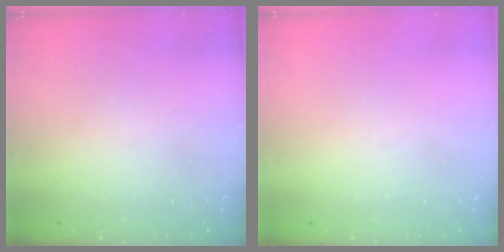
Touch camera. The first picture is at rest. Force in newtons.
{"total": 0.0}